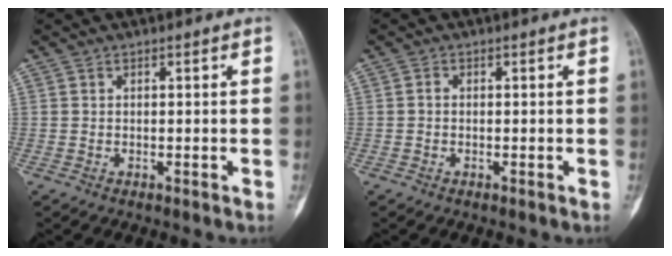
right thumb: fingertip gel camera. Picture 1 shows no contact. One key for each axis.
{"total": 0.6, "fx": -0.1, "fy": 0.5, "fz": 0.4, "tx": -0.006, "ty": 0.002, "tz": -0.008}